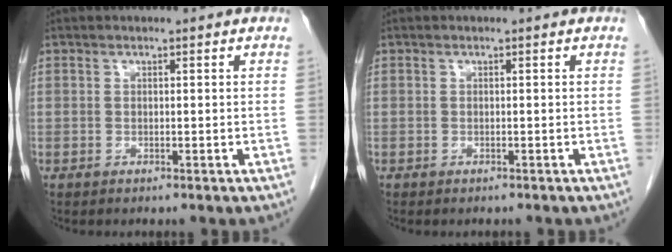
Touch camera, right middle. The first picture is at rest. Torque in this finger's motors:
{"motor_torque": [0.05, -0.04, 0.01, 0.02]}